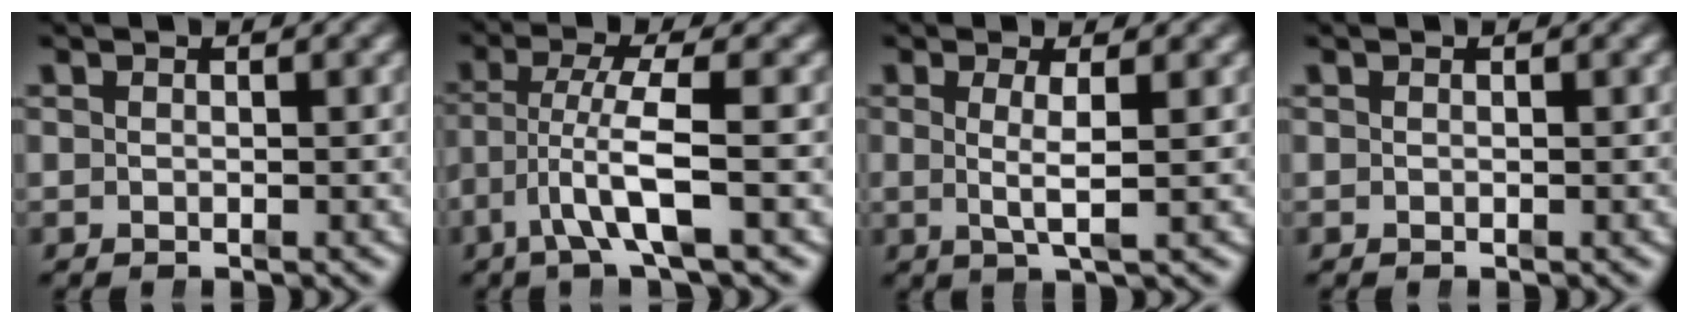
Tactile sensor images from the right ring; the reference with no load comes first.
{"total": 4.4, "force": [-1.4, 1.1, 4.0], "torque": [-0.091, -0.021, -0.018]}
{"total": 3.1, "force": [0.4, 0.1, 3.0], "torque": [-0.054, -0.010, 0.012]}
{"total": 0.0}